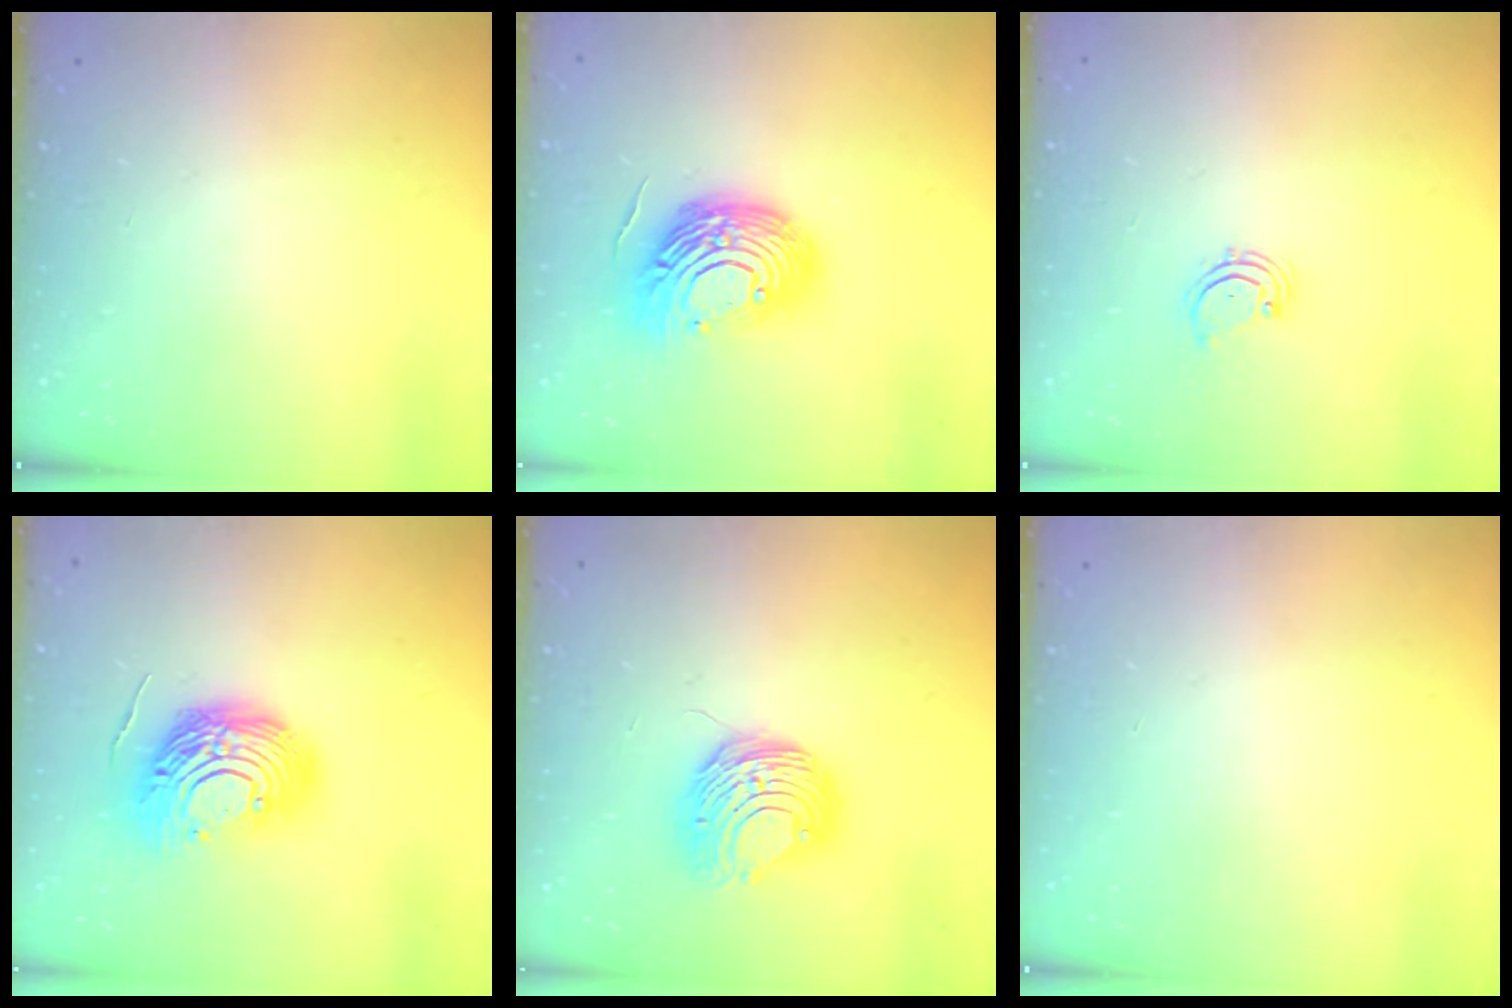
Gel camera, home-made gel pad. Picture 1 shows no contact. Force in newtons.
{"total": 17.4, "press": 17.3, "slide": 2.1}
{"total": 2.1, "press": 2.1, "slide": 0.3}
{"total": 14.6, "press": 14.6, "slide": 1.4}
{"total": 10.0, "press": 9.9, "slide": 1.2}
{"total": 0.0}